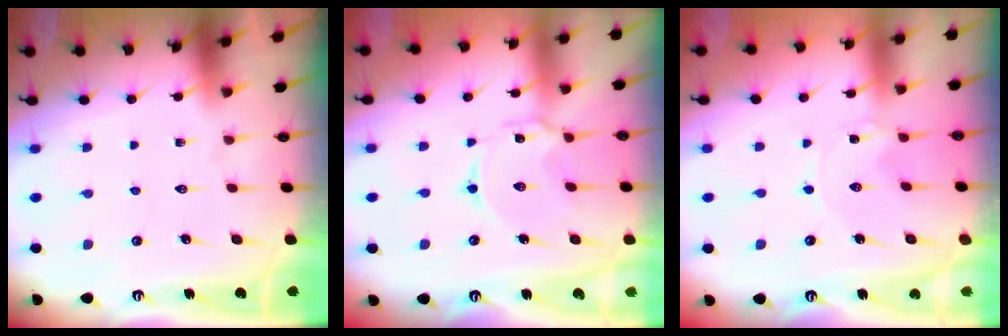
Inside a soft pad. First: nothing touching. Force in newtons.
{"total": 2.6, "press": 2.6, "slide": 0.3}
{"total": 0.0}